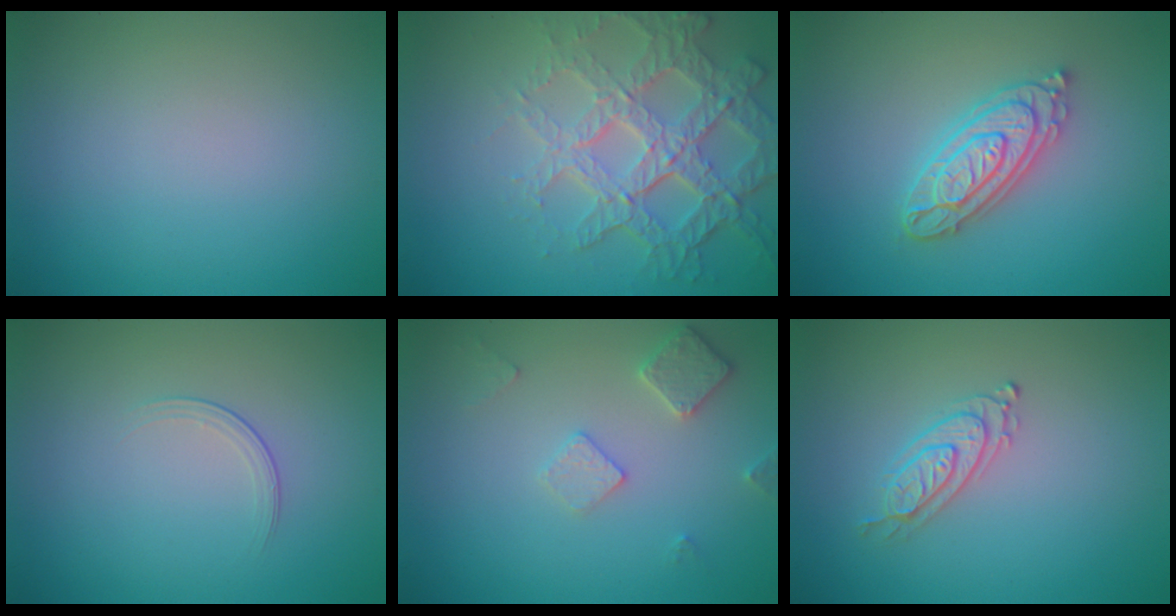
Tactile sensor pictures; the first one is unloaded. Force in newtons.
{"total": 7.1, "press": 5.1, "slide": 5.0}
{"total": 4.3, "press": 4.2, "slide": 0.6}
{"total": 1.3, "press": 0.5, "slide": 1.2}
{"total": 2.5, "press": 2.4, "slide": 0.4}
{"total": 2.2, "press": 2.1, "slide": 0.6}